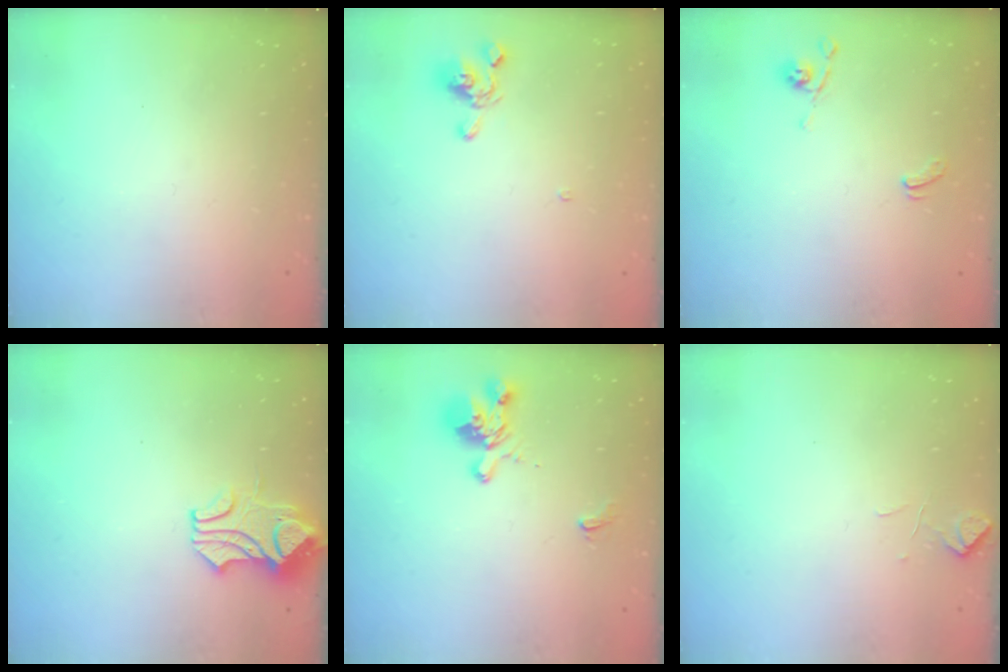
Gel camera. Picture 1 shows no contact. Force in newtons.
{"total": 0.7, "press": 0.3, "slide": 0.6}
{"total": 0.0}
{"total": 1.0, "press": 0.1, "slide": 1.0}
{"total": 1.2, "press": 0.4, "slide": 1.1}
{"total": 0.8, "press": 0.2, "slide": 0.7}